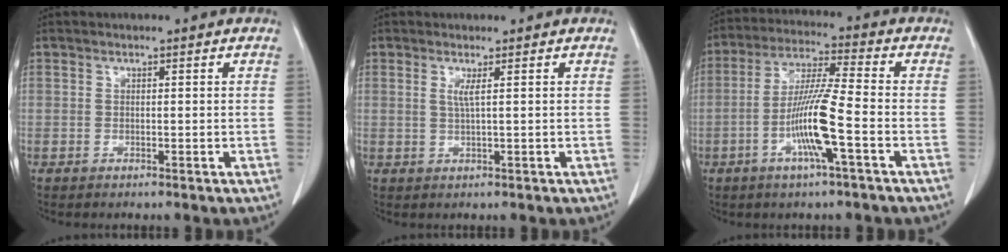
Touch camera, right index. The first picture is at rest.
{"total": 1.5, "force": [0.5, -0.3, 1.4], "torque": [-0.034, -0.003, 0.011]}
{"total": 10.6, "force": [-3.4, -0.2, 10.0], "torque": [-0.198, -0.005, -0.068]}